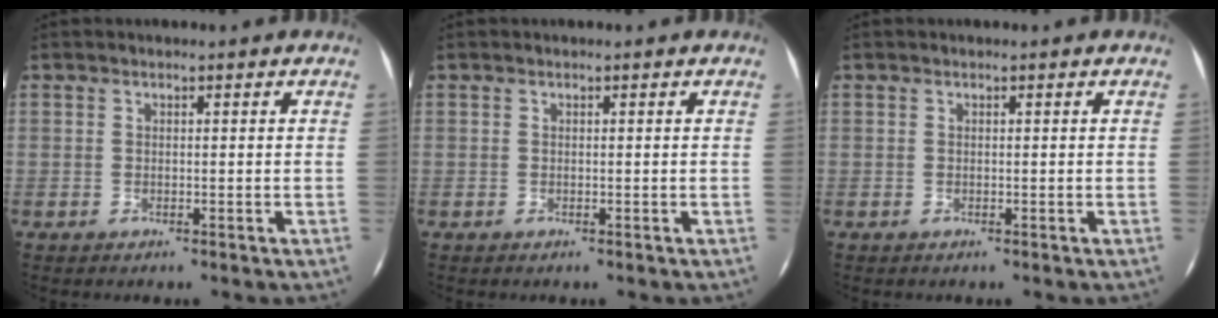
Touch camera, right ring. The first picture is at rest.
{"total": 0.0}
{"total": 0.0}